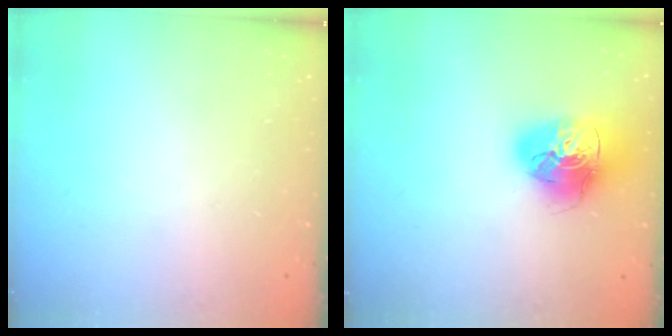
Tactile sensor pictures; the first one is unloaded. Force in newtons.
{"total": 18.6, "press": 18.5, "slide": 2.0}